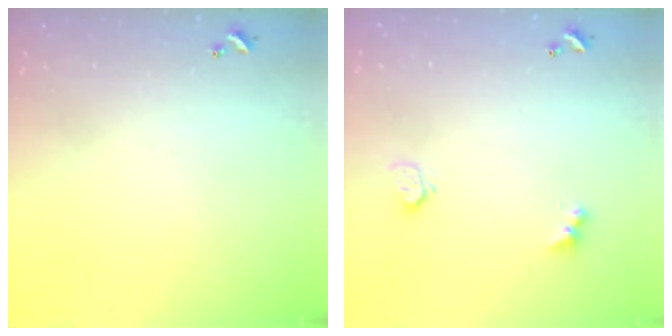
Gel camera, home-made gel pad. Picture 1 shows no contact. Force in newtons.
{"total": 3.2, "press": 3.2, "slide": 0.5}